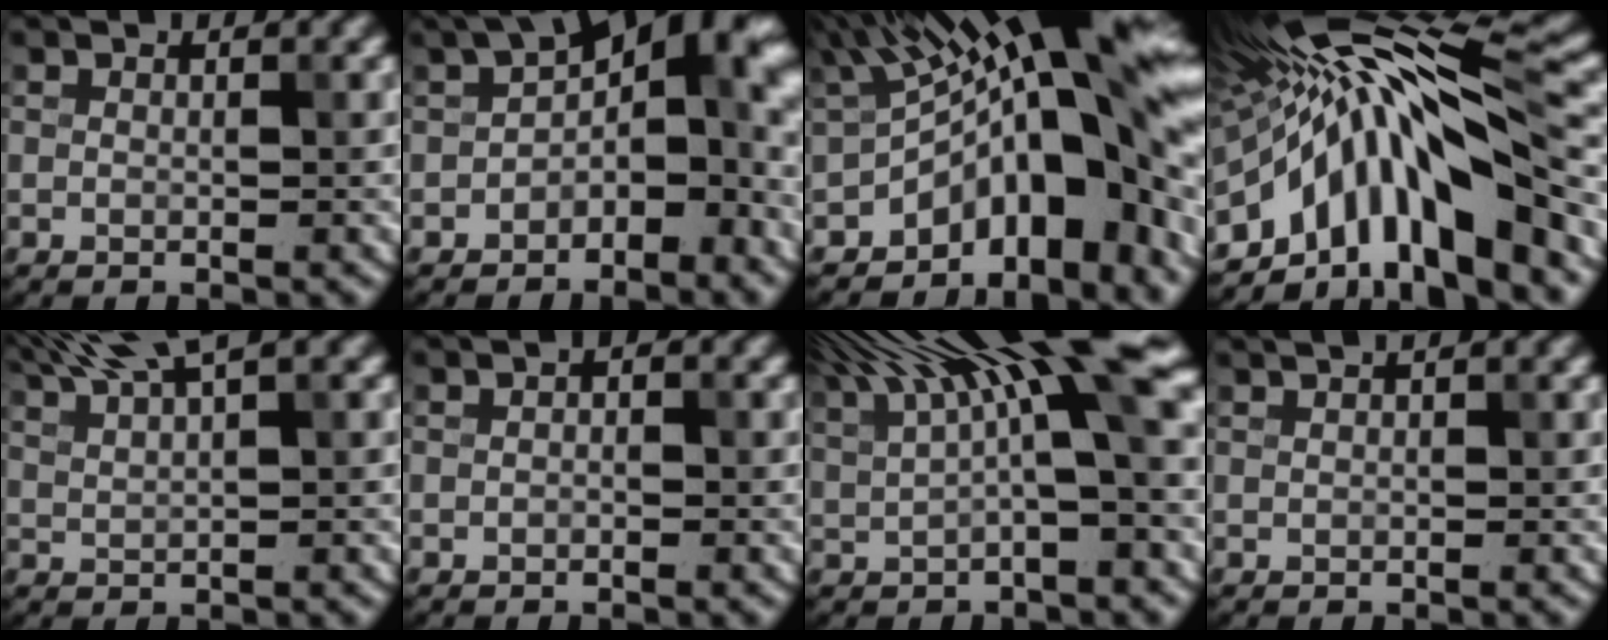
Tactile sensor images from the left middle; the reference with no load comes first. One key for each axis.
{"total": 9.5, "fx": -1.0, "fy": 5.5, "fz": 7.7, "tx": -0.080, "ty": 0.018, "tz": -0.031}
{"total": 15.7, "fx": -0.5, "fy": 6.9, "fz": 14.0, "tx": -0.159, "ty": 0.039, "tz": -0.021}
{"total": 14.3, "fx": -5.0, "fy": 4.5, "fz": 12.7, "tx": -0.189, "ty": 0.019, "tz": -0.079}
{"total": 5.6, "fx": 4.3, "fy": 1.2, "fz": 3.4, "tx": -0.058, "ty": 0.017, "tz": 0.058}
{"total": 0.6, "fx": -0.2, "fy": 0.5, "fz": 0.3, "tx": -0.006, "ty": 0.001, "tz": -0.003}
{"total": 12.3, "fx": 5.4, "fy": 2.9, "fz": 10.6, "tx": -0.164, "ty": 0.015, "tz": 0.092}
{"total": 3.4, "fx": 1.7, "fy": 1.6, "fz": 2.4, "tx": -0.008, "ty": 0.024, "tz": 0.001}